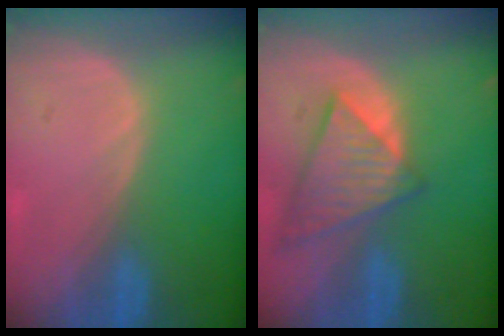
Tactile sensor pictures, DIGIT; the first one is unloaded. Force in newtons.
{"total": 8.8, "press": 7.6, "slide": 4.3}